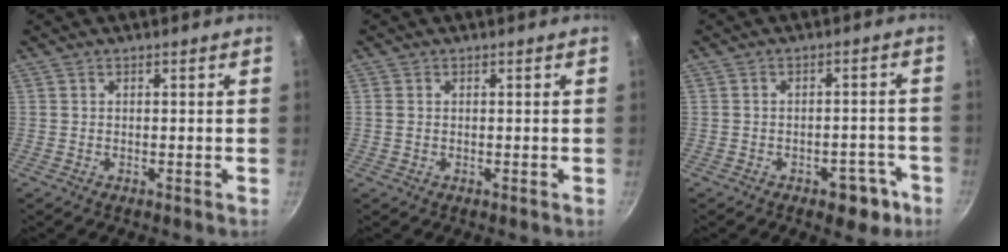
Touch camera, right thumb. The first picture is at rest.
{"total": 1.0, "force": [0.2, 0.8, 0.6], "torque": [-0.013, 0.002, 0.002]}
{"total": 6.5, "force": [-3.5, 3.7, 4.0], "torque": [-0.019, 0.032, -0.032]}